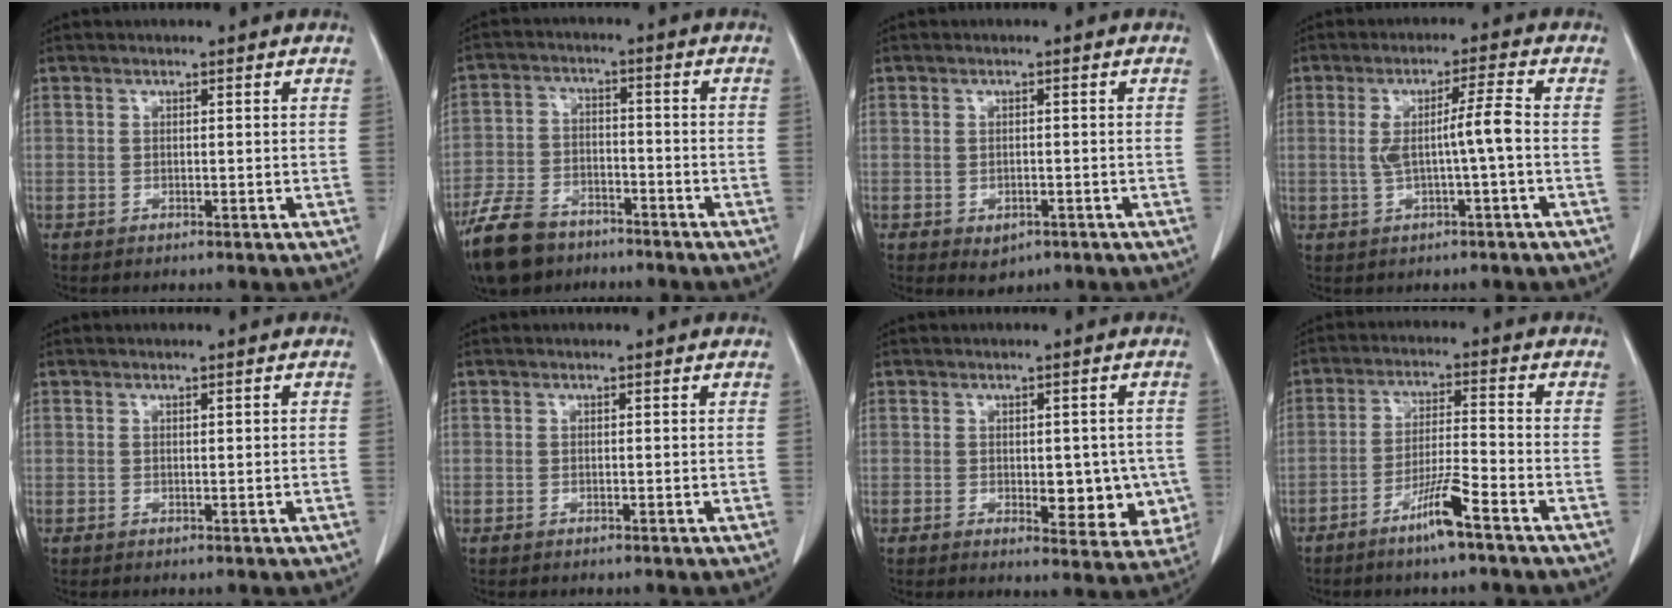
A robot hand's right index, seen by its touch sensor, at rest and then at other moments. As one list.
[{"total": 10.5, "force": [-8.0, 5.2, 4.5], "torque": [-0.101, -0.011, -0.144]}, {"total": 2.3, "force": [-1.2, 1.5, 1.3], "torque": [-0.015, -0.001, -0.004]}, {"total": 5.7, "force": [-0.3, -0.4, 5.6], "torque": [-0.100, 0.009, -0.002]}, {"total": 0.7, "force": [0.2, 0.0, 0.7], "torque": [-0.013, 0.000, 0.004]}, {"total": 0.0}, {"total": 8.2, "force": [-1.0, 4.2, 6.9], "torque": [-0.064, -0.001, -0.003]}, {"total": 6.7, "force": [-4.3, -0.2, 5.2], "torque": [-0.098, -0.006, -0.081]}]